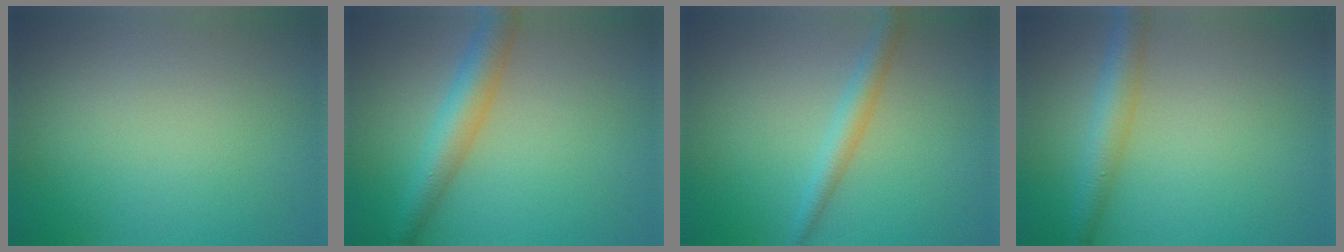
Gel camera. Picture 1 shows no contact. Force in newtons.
{"total": 4.2, "press": 4.2, "slide": 0.2}
{"total": 2.3, "press": 2.3, "slide": 0.1}
{"total": 3.6, "press": 3.6, "slide": 0.1}